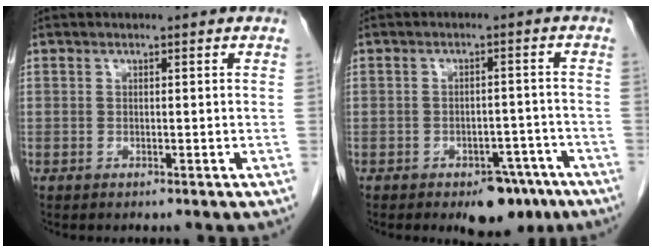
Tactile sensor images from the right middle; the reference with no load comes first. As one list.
[{"total": 6.3, "force": [-4.2, 3.2, 3.5], "torque": [-0.037, 0.008, -0.053]}]